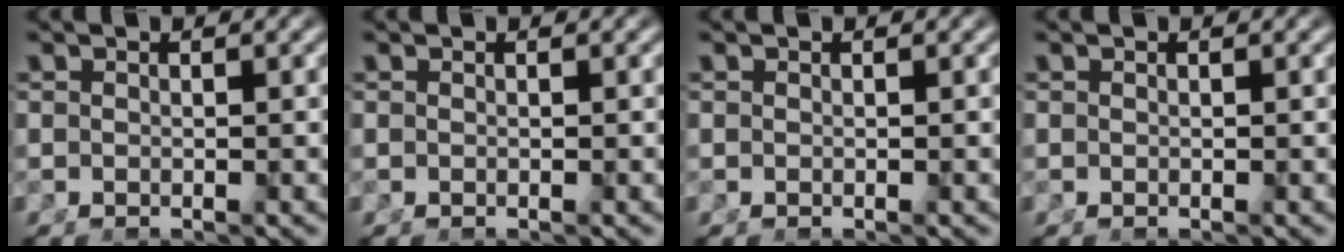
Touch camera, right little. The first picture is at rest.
{"total": 0.0}
{"total": 0.0}
{"total": 0.0}